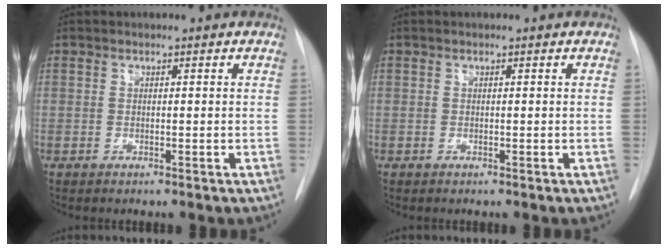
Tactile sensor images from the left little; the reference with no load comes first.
{"total": 0.0}